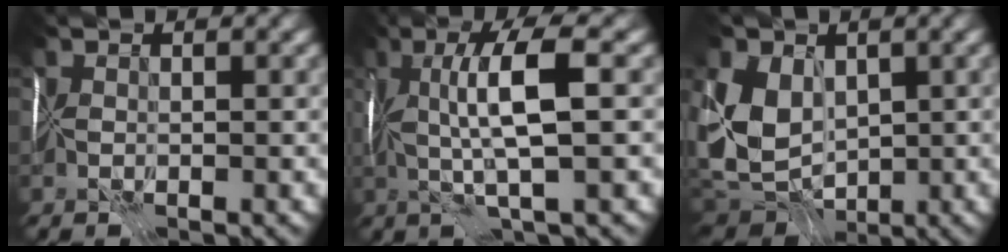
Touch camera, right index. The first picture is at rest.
{"total": 5.1, "force": [0.3, -0.4, 5.0], "torque": [-0.078, -0.001, 0.006]}
{"total": 6.6, "force": [0.0, 4.8, 4.5], "torque": [-0.102, -0.013, -0.006]}